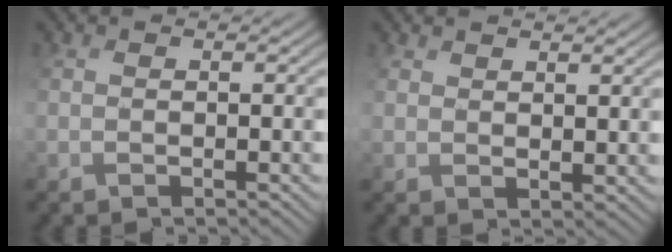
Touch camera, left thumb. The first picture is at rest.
{"total": 1.8, "force": [1.6, -0.2, -0.7], "torque": [0.007, -0.002, 0.036]}